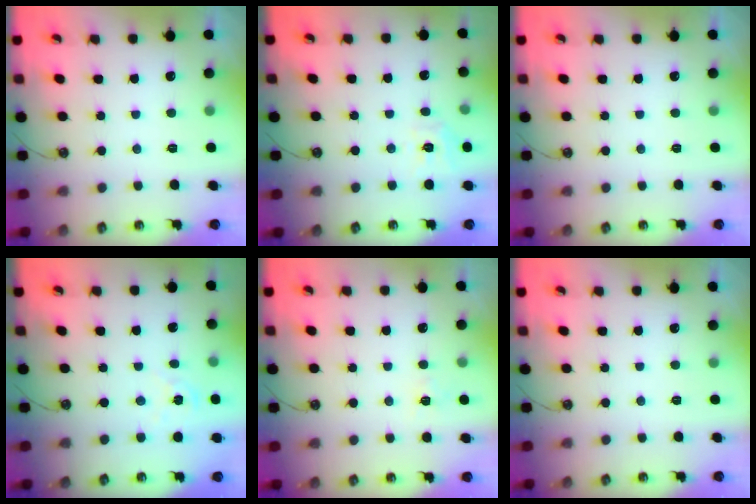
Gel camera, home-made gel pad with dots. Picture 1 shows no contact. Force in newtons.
{"total": 7.8, "press": 7.7, "slide": 0.8}
{"total": 0.0}
{"total": 2.4, "press": 2.4, "slide": 0.2}
{"total": 5.0, "press": 5.0, "slide": 0.5}
{"total": 0.0}